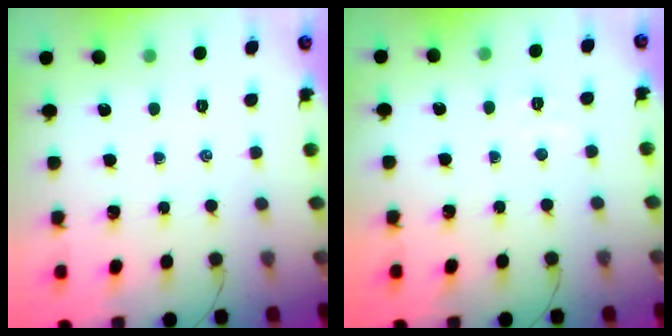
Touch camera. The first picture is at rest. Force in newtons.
{"total": 1.8, "press": 1.7, "slide": 0.5}